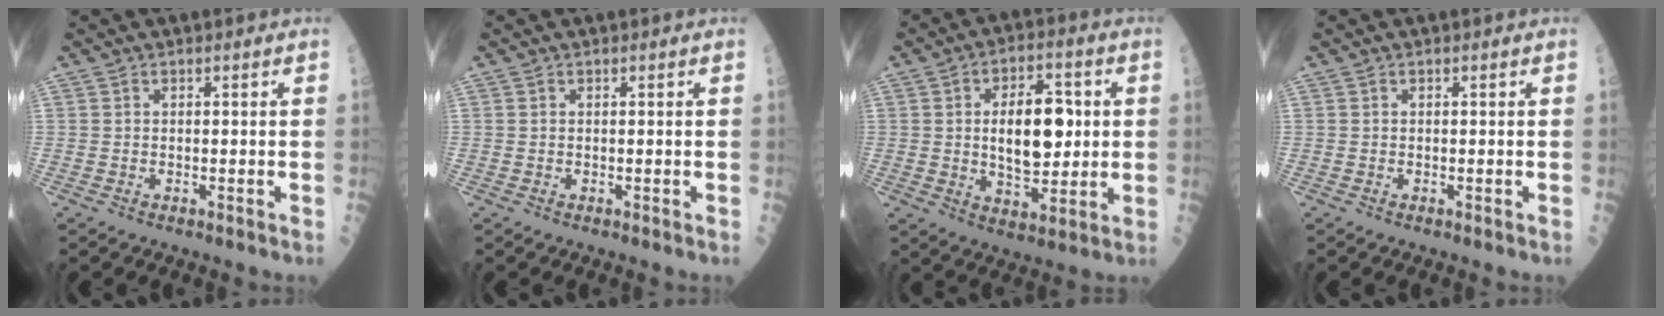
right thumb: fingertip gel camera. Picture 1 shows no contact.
{"total": 0.0}
{"total": 13.2, "force": [1.3, 7.0, 11.1], "torque": [-0.138, 0.000, 0.024]}
{"total": 0.0}